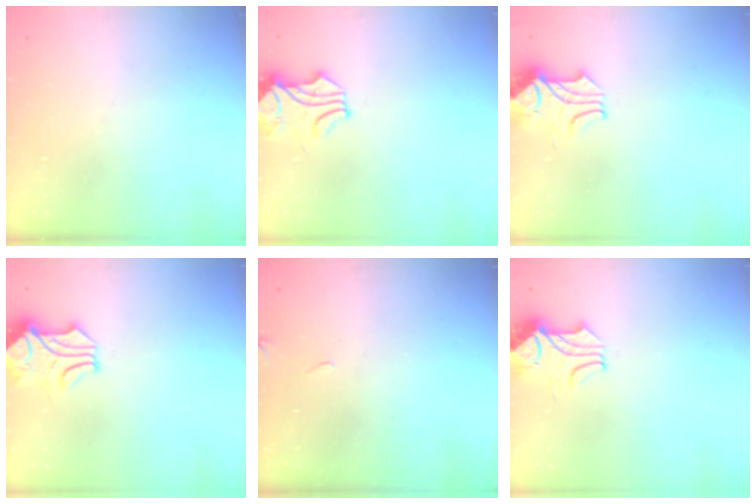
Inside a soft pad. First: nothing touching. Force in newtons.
{"total": 1.7, "press": 1.5, "slide": 0.8}
{"total": 2.1, "press": 1.9, "slide": 0.9}
{"total": 1.2, "press": 0.7, "slide": 1.0}
{"total": 4.0, "press": 3.9, "slide": 0.5}
{"total": 2.2, "press": 2.0, "slide": 0.9}